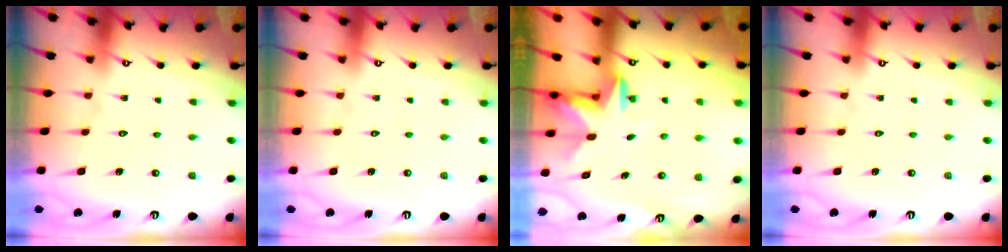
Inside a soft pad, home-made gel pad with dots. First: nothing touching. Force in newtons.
{"total": 0.0}
{"total": 2.4, "press": 2.4, "slide": 0.4}
{"total": 0.0}